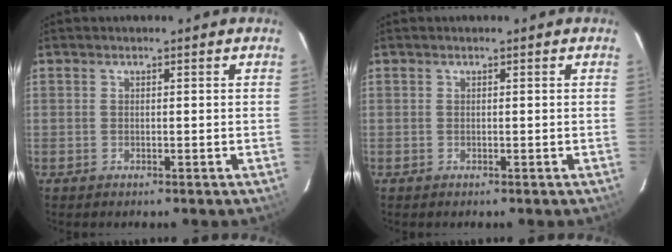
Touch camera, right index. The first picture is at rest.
{"total": 0.0}